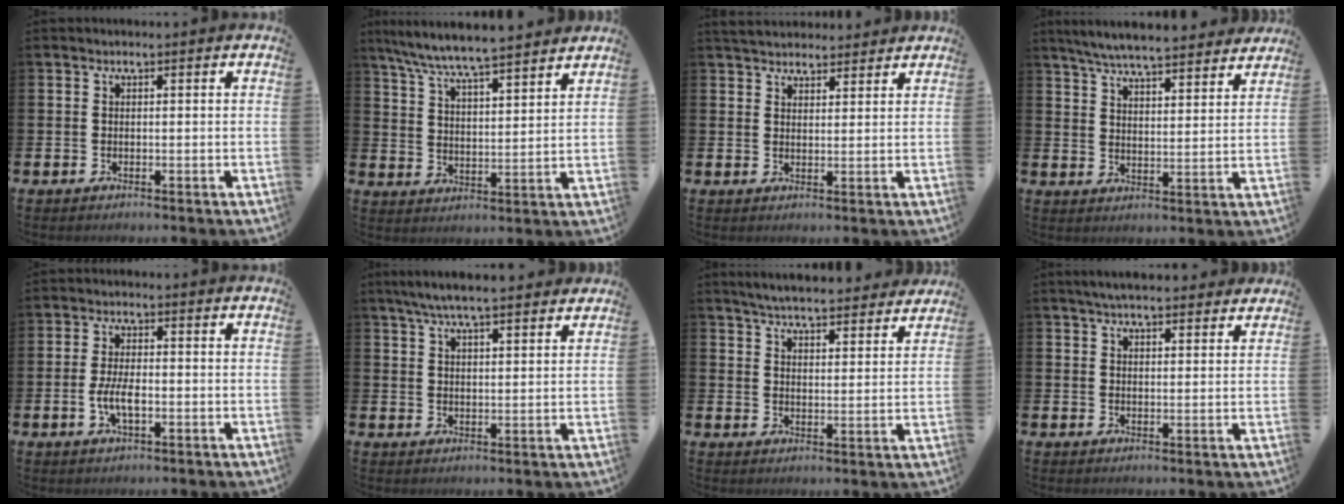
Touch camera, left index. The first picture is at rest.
{"total": 7.4, "force": [7.2, 0.0, 2.0], "torque": [-0.065, -0.046, 0.126]}
{"total": 4.1, "force": [3.9, 1.0, 0.1], "torque": [-0.009, -0.017, 0.073]}
{"total": 6.7, "force": [6.5, 0.5, 1.6], "torque": [-0.046, -0.039, 0.114]}
{"total": 3.9, "force": [-0.9, 1.6, 3.5], "torque": [-0.063, -0.001, -0.019]}
{"total": 6.2, "force": [5.7, 0.7, 2.4], "torque": [-0.055, -0.018, 0.103]}
{"total": 5.8, "force": [5.7, 0.5, 1.0], "torque": [-0.031, -0.036, 0.099]}
{"total": 4.2, "force": [3.9, 0.8, 1.2], "torque": [-0.027, -0.011, 0.071]}